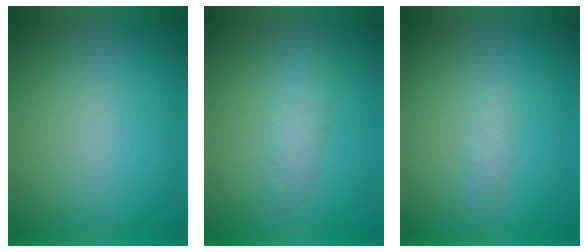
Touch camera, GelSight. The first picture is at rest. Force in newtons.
{"total": 2.4}
{"total": 1.3}